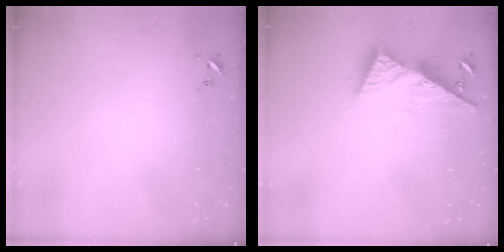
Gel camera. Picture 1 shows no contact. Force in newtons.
{"total": 9.6, "press": 9.6, "slide": 0.2}